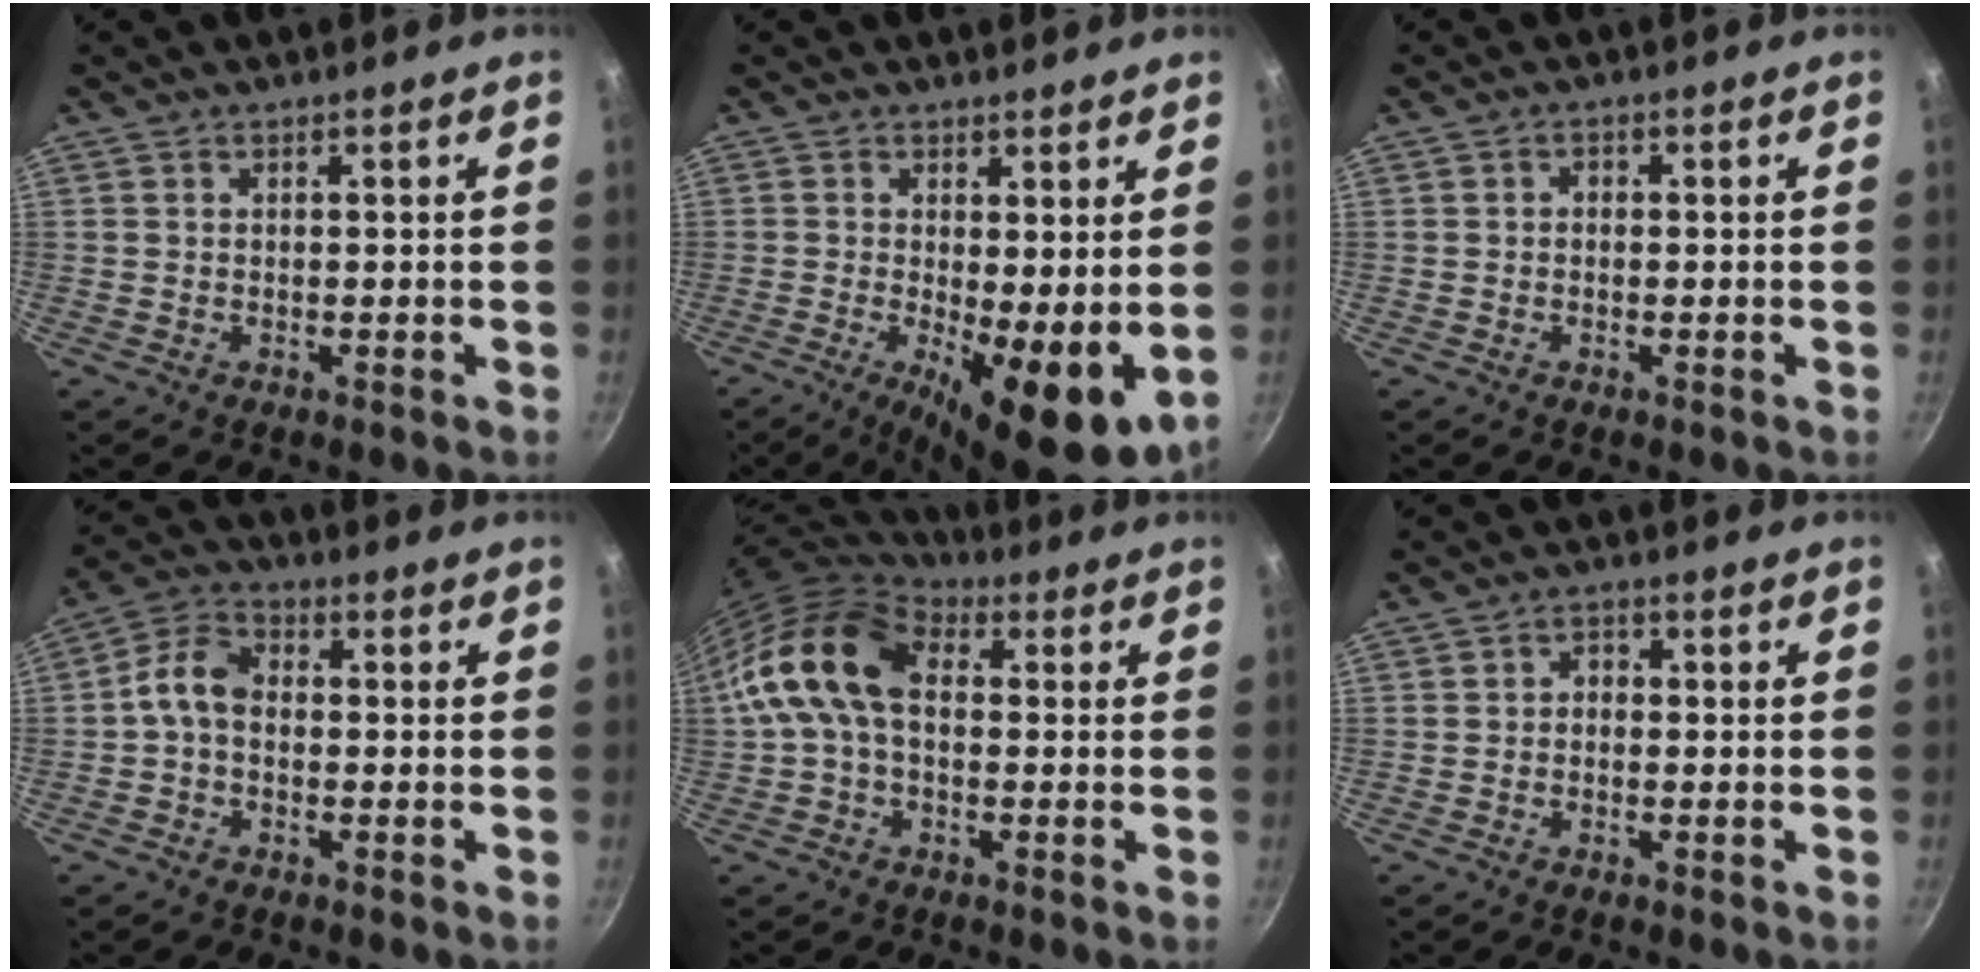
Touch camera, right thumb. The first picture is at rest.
{"total": 12.2, "force": [-1.2, 4.1, 11.4], "torque": [-0.155, -0.016, -0.011]}
{"total": 1.2, "force": [-0.1, 1.0, 0.7], "torque": [-0.011, 0.007, -0.003]}
{"total": 6.6, "force": [-0.8, 4.6, 4.6], "torque": [-0.081, 0.028, -0.031]}
{"total": 13.5, "force": [1.0, 9.0, 10.0], "torque": [-0.167, 0.029, -0.002]}
{"total": 2.2, "force": [-0.4, 1.8, 1.3], "torque": [-0.014, 0.012, -0.010]}